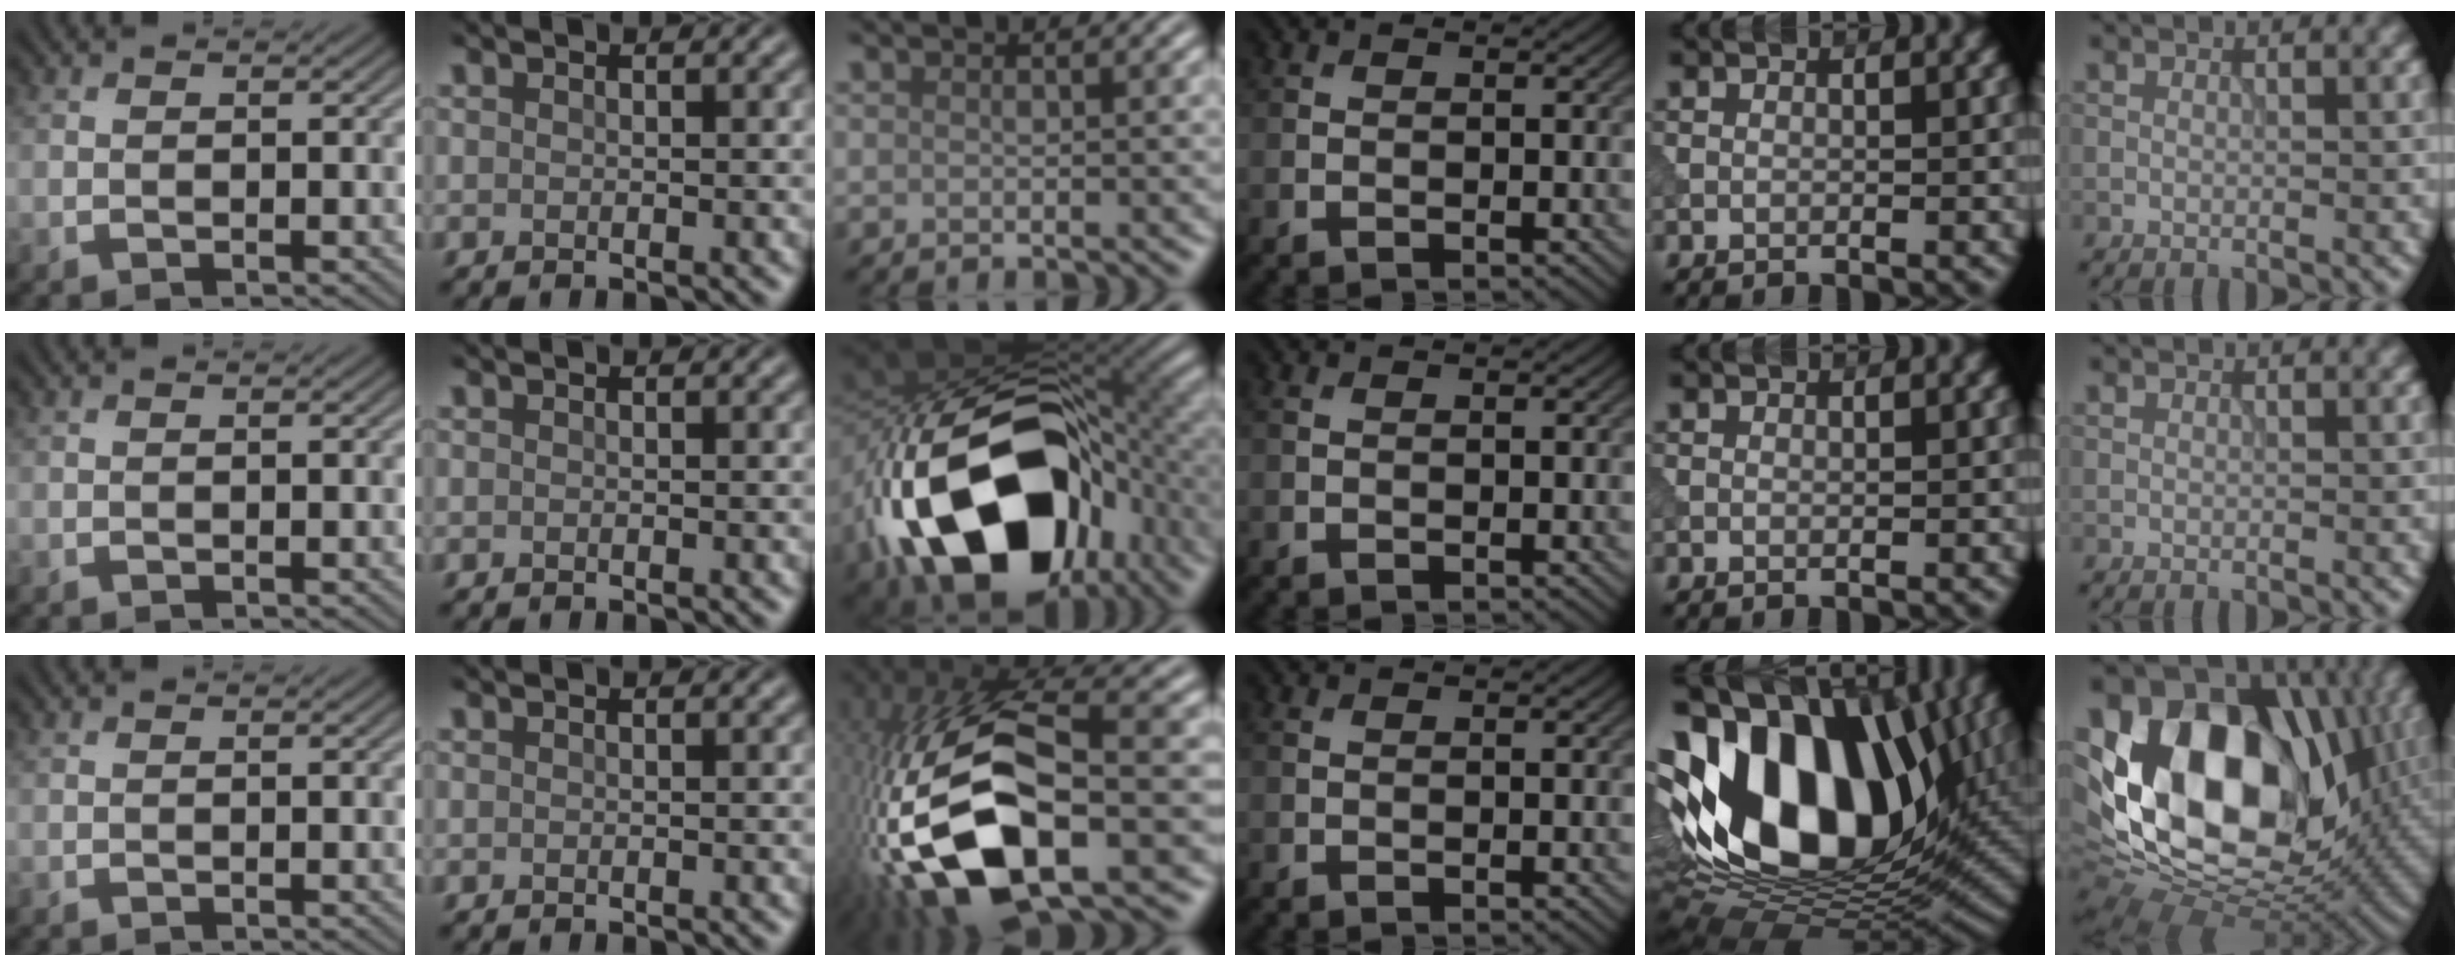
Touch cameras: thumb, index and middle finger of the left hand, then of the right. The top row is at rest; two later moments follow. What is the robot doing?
{"motion": "insert", "object": "power adapter"}